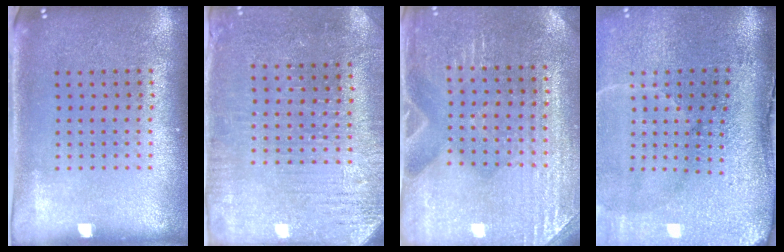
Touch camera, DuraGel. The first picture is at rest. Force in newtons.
{"total": 2.9, "press": 2.8, "slide": 0.7}
{"total": 3.1, "press": 3.1, "slide": 0.1}
{"total": 5.0, "press": 4.1, "slide": 2.9}